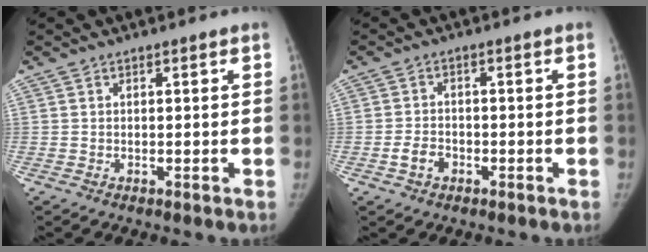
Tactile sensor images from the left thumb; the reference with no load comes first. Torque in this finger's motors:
{"motor_torque": [-0.06, 0.08, 0.04, 0.07, 0.00]}